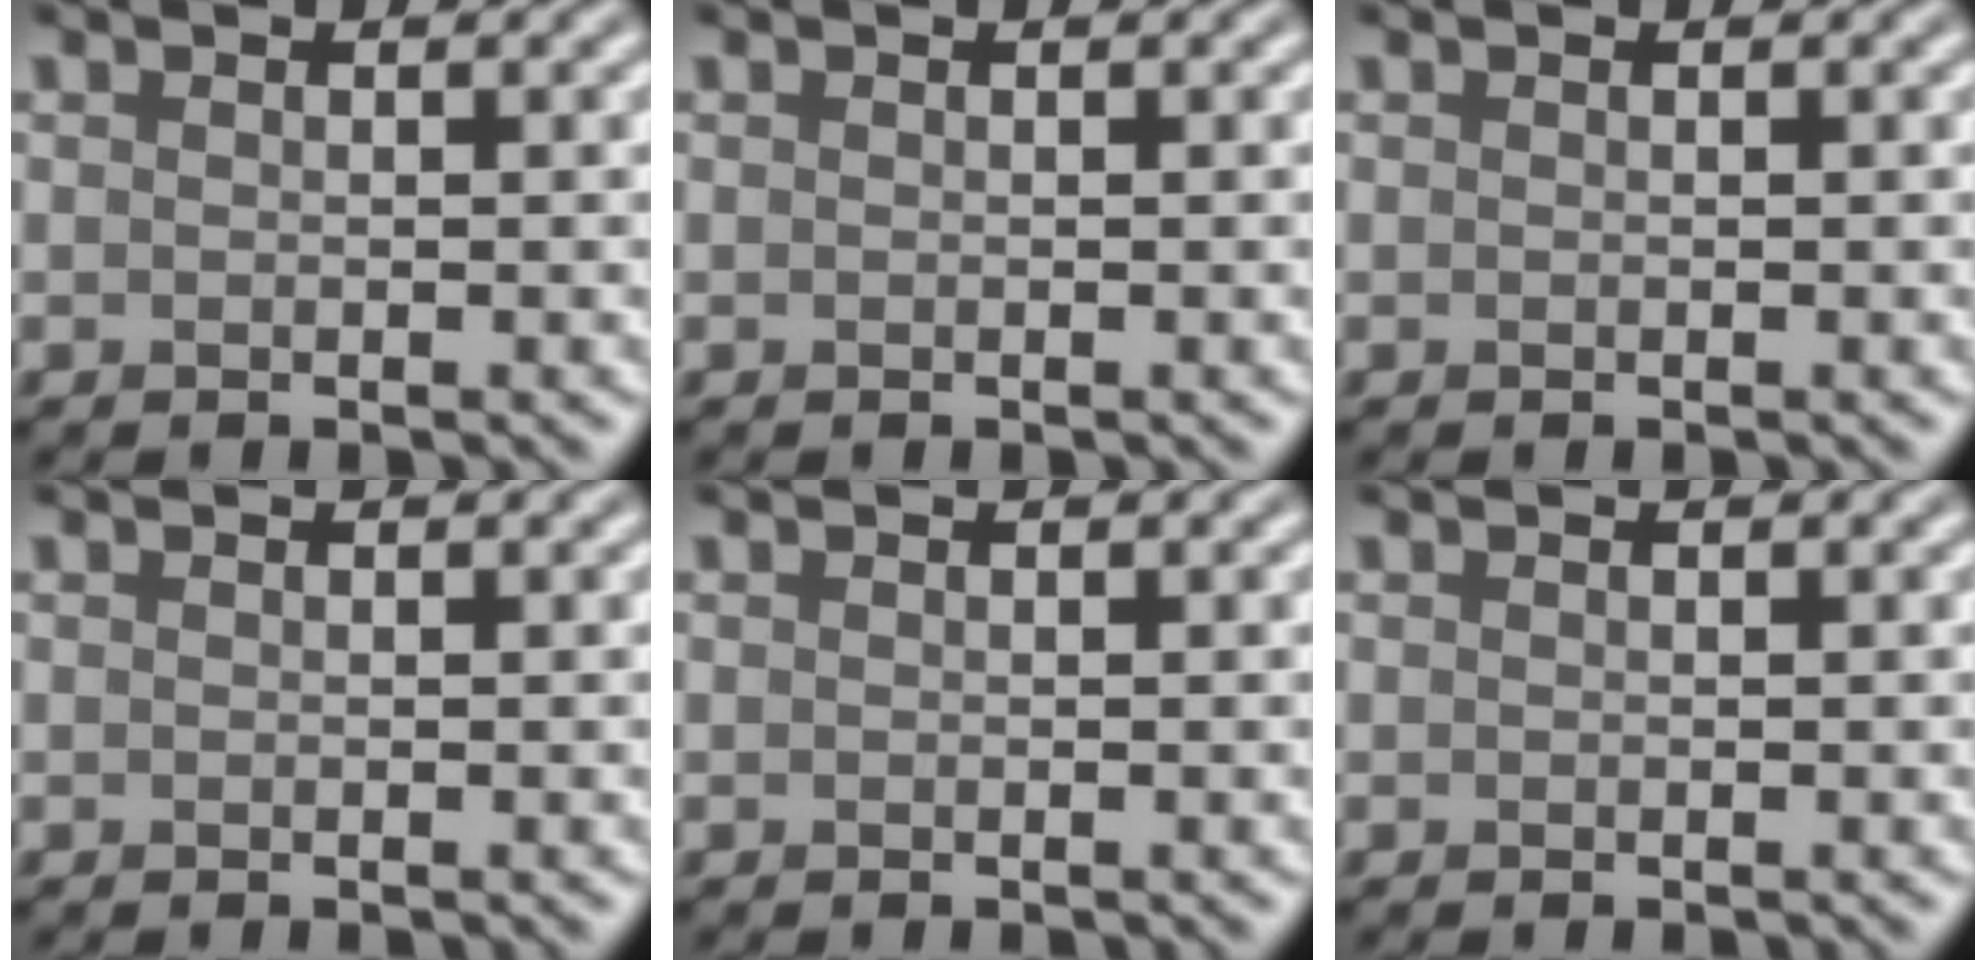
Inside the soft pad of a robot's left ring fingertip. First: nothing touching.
{"total": 0.0}
{"total": 0.0}
{"total": 0.0}
{"total": 0.0}
{"total": 0.0}